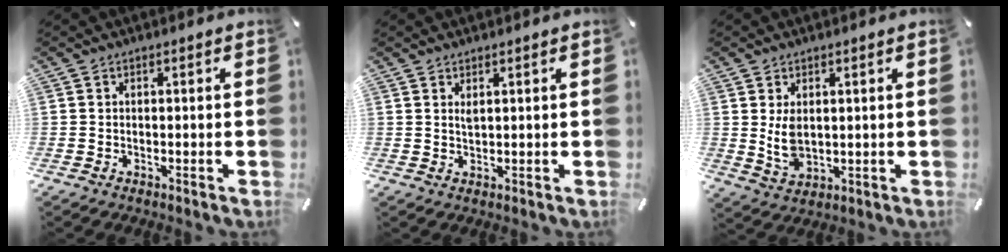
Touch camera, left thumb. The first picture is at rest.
{"total": 1.3, "force": [0.9, 0.2, 0.9], "torque": [-0.020, -0.001, 0.016]}
{"total": 5.4, "force": [1.2, 3.4, 4.1], "torque": [-0.100, -0.010, 0.017]}